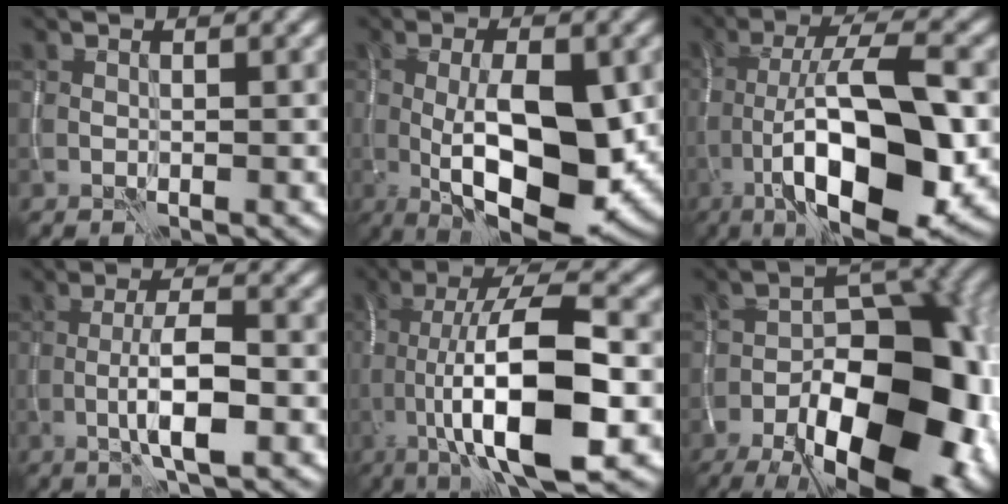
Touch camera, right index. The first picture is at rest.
{"total": 11.1, "force": [-2.0, 4.0, 10.1], "torque": [-0.164, -0.009, -0.030]}
{"total": 14.4, "force": [-4.4, 4.7, 12.8], "torque": [-0.197, 0.016, -0.077]}
{"total": 4.6, "force": [-1.4, 1.0, 4.2], "torque": [-0.075, 0.004, -0.030]}
{"total": 12.6, "force": [-3.1, 3.5, 11.7], "torque": [-0.187, 0.011, -0.058]}
{"total": 17.8, "force": [-7.2, 9.0, 13.6], "torque": [-0.180, -0.009, -0.111]}